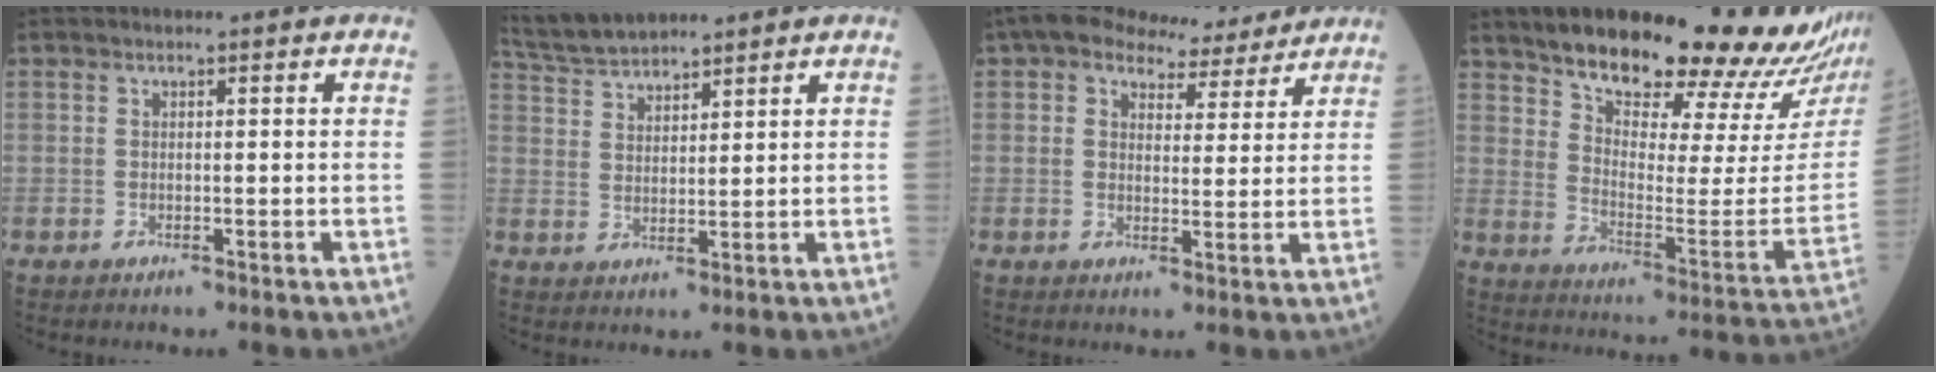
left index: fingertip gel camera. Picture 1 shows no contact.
{"total": 7.5, "force": [7.1, 0.8, 2.3], "torque": [-0.061, 0.023, 0.143]}
{"total": 9.2, "force": [7.8, 3.7, 3.2], "torque": [-0.046, 0.022, 0.101]}
{"total": 26.8, "force": [23.1, 2.9, 13.3], "torque": [-0.196, -0.081, 0.301]}